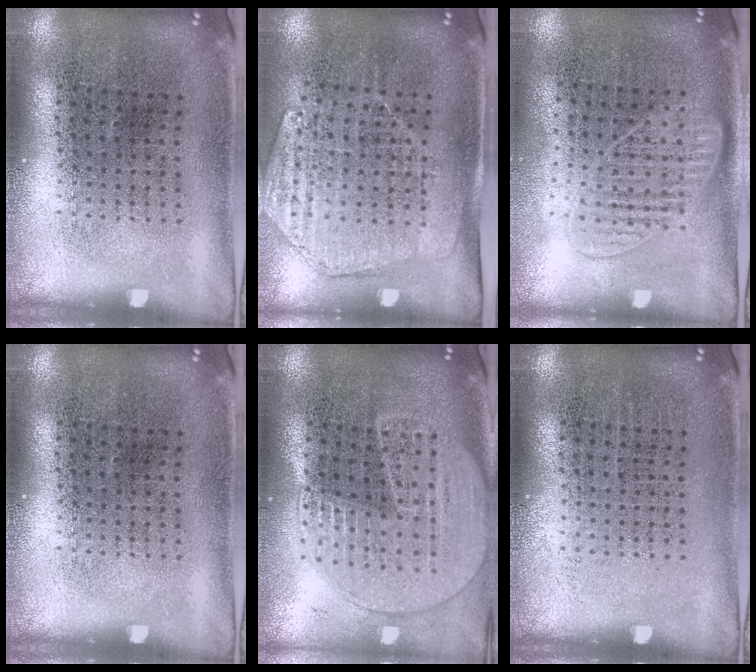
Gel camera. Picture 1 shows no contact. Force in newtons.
{"total": 1.6, "press": 1.4, "slide": 0.8}
{"total": 1.3, "press": 1.2, "slide": 0.5}
{"total": 0.0}
{"total": 1.8, "press": 1.7, "slide": 0.7}
{"total": 0.0}